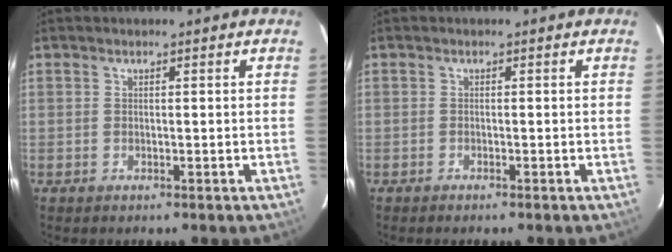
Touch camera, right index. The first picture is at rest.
{"total": 1.0, "force": [-0.9, 0.0, 0.5], "torque": [-0.012, -0.002, -0.010]}